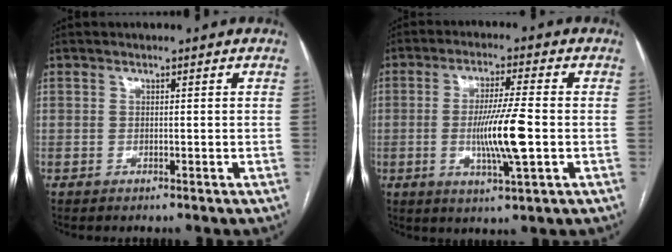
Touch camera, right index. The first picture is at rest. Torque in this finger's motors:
{"motor_torque": [0.50, 0.05, 0.26, 0.10]}